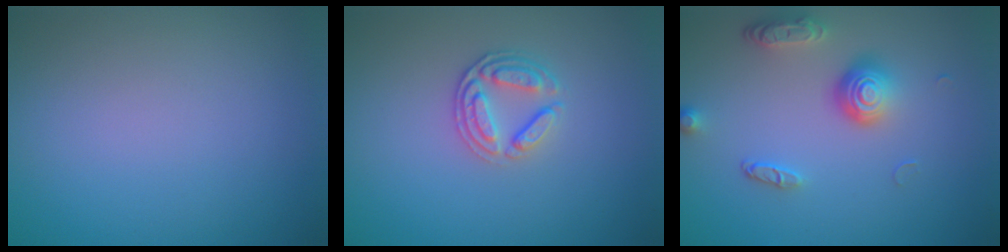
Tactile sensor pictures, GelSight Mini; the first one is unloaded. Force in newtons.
{"total": 2.6, "press": 2.4, "slide": 1.0}
{"total": 3.8, "press": 2.8, "slide": 2.5}